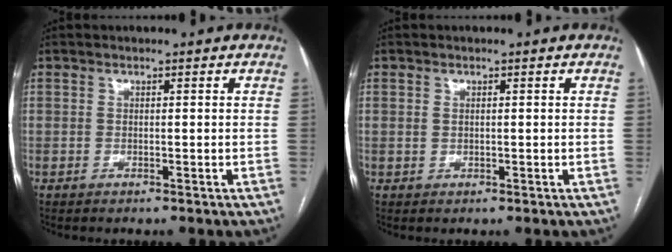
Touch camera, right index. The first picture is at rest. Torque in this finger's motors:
{"motor_torque": [-0.07, 0.11, -0.05, 0.00]}